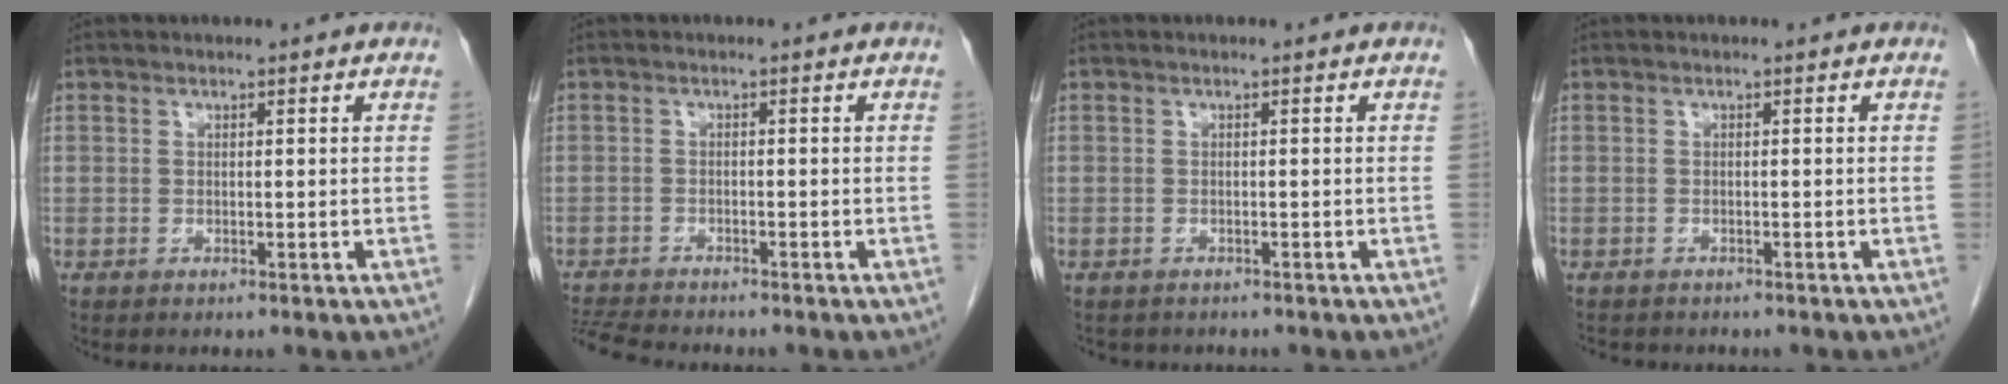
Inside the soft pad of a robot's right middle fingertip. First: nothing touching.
{"total": 6.2, "force": [-5.8, 0.3, 2.0], "torque": [-0.040, -0.018, -0.099]}
{"total": 2.8, "force": [-2.4, 1.2, 0.6], "torque": [-0.018, -0.004, -0.029]}
{"total": 3.8, "force": [-3.3, 1.4, 1.2], "torque": [-0.024, -0.007, -0.041]}